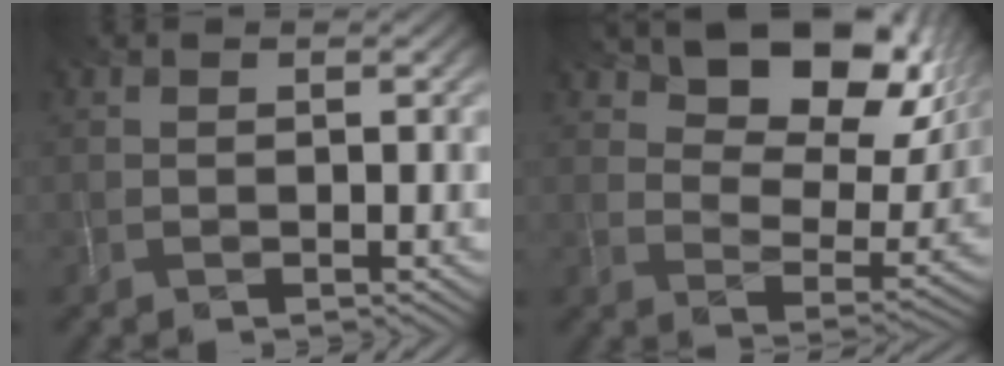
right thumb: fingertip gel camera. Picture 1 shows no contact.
{"total": 13.5, "force": [7.6, 7.1, 8.5], "torque": [-0.135, -0.009, 0.126]}